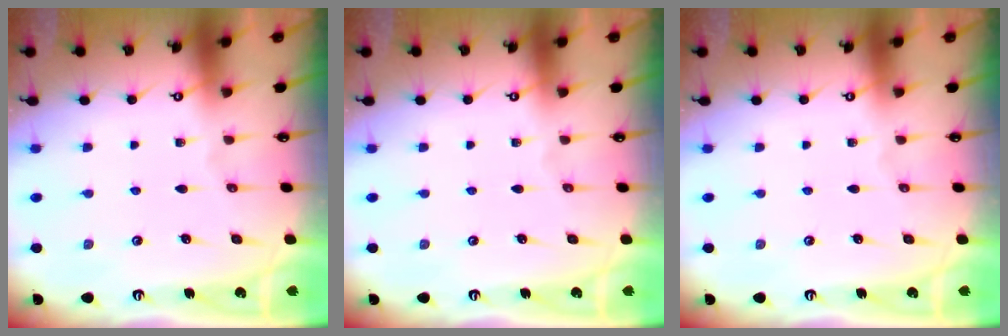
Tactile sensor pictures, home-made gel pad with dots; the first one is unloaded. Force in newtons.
{"total": 0.0}
{"total": 0.0}